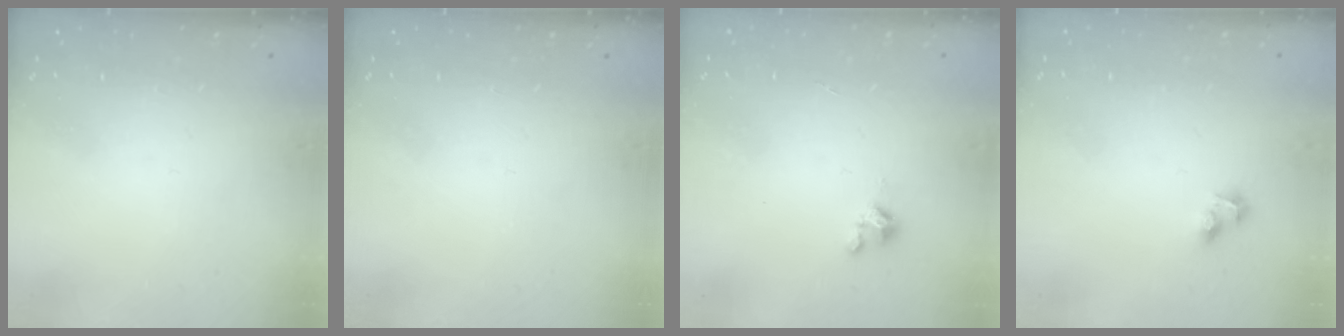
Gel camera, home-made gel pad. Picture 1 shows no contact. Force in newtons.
{"total": 0.0}
{"total": 2.4, "press": 2.4, "slide": 0.3}
{"total": 4.1, "press": 3.5, "slide": 2.1}